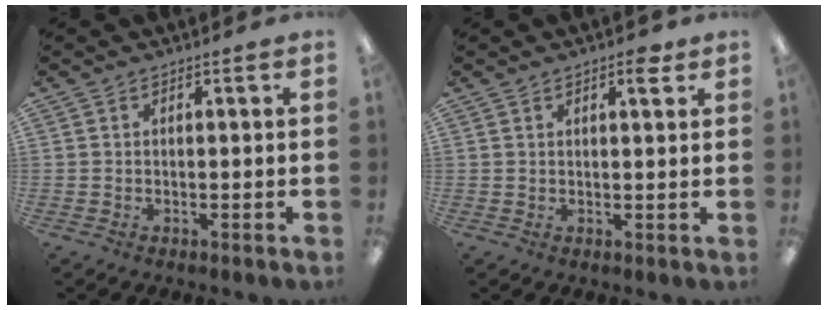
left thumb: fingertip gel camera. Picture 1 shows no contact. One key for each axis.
{"total": 3.2, "fx": 2.1, "fy": 1.0, "fz": 2.2, "tx": -0.024, "ty": -0.007, "tz": 0.030}